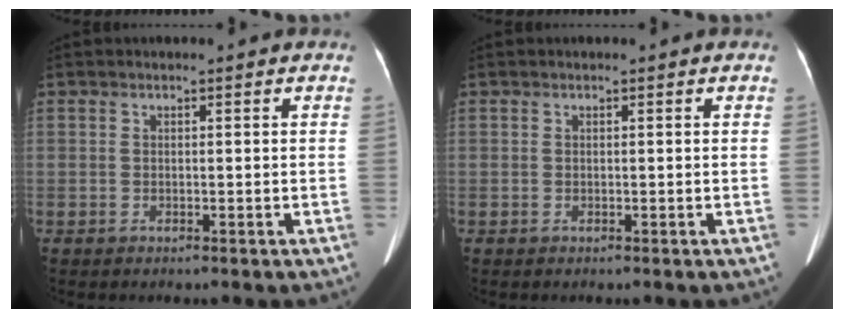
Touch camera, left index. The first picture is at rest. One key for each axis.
{"total": 0.0}